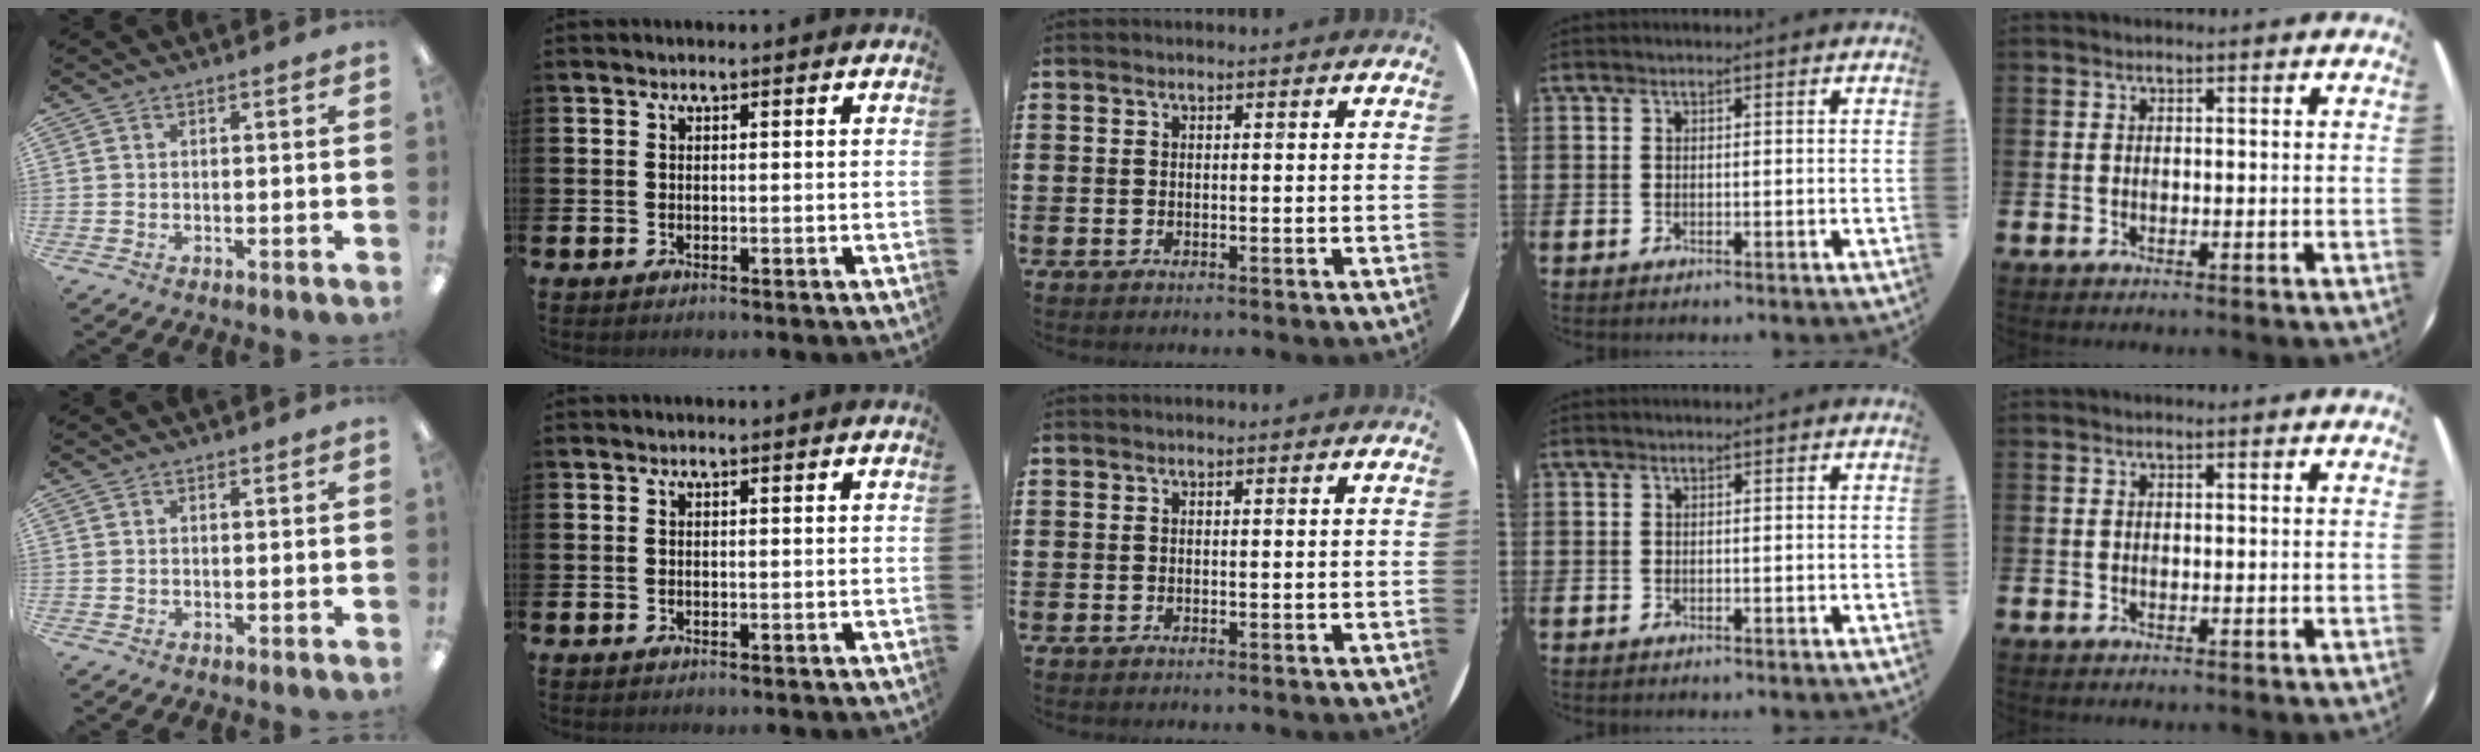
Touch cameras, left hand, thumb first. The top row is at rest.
{}